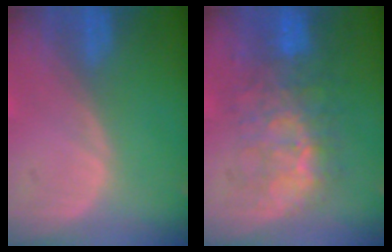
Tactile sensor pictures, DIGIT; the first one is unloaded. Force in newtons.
{"total": 9.7, "press": 8.8, "slide": 4.0}